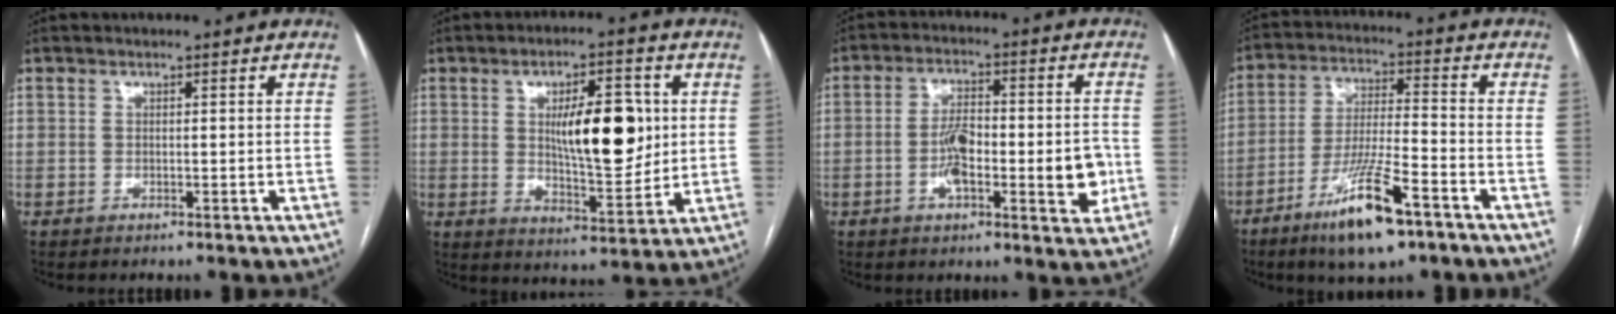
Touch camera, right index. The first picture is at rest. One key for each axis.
{"total": 12.4, "fx": 2.2, "fy": 4.0, "fz": 11.5, "tx": -0.181, "ty": 0.002, "tz": 0.040}
{"total": 11.7, "fx": -2.4, "fy": 3.6, "fz": 10.9, "tx": -0.170, "ty": 0.013, "tz": -0.033}
{"total": 12.6, "fx": -7.6, "fy": 1.7, "fz": 10.0, "tx": -0.191, "ty": -0.021, "tz": -0.133}